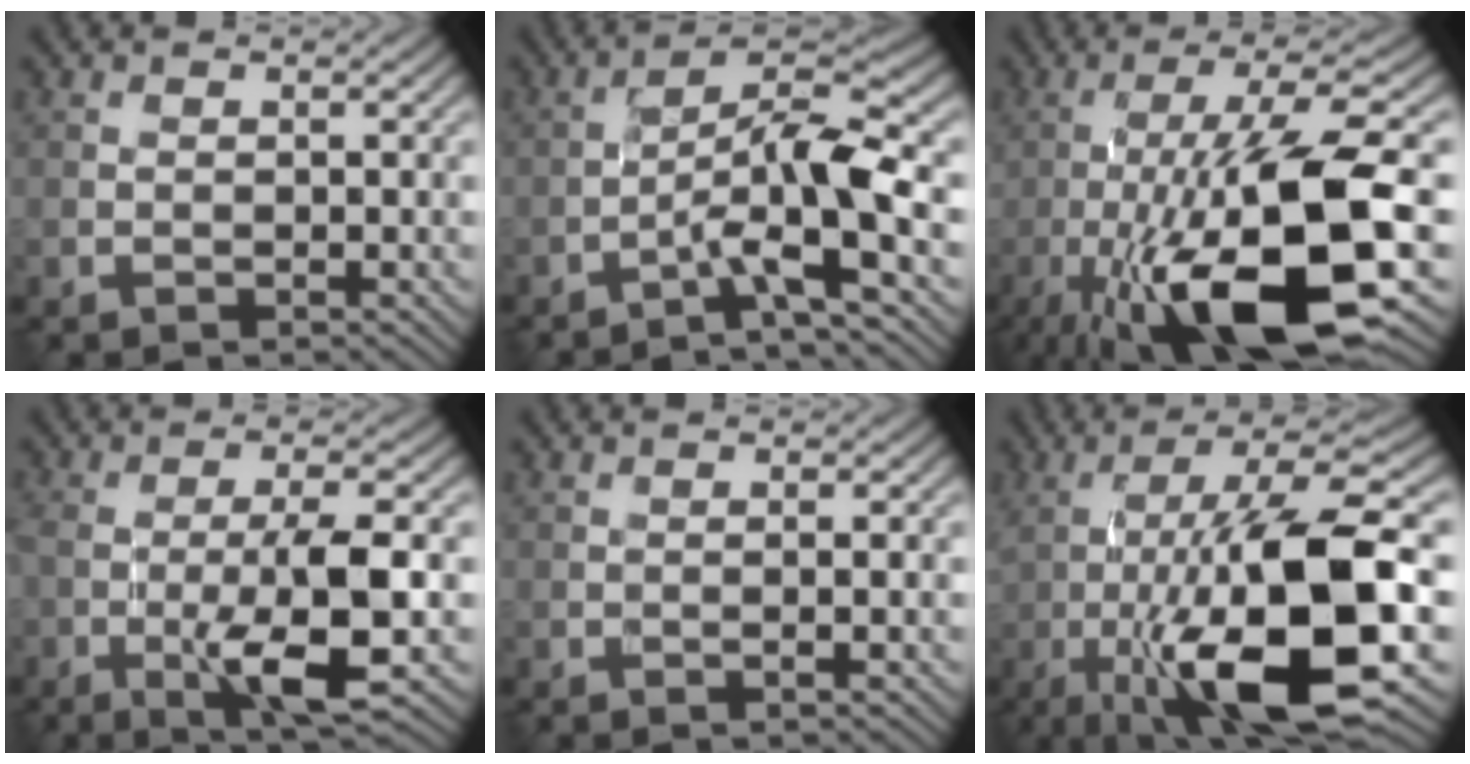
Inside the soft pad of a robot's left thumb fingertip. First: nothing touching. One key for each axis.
{"total": 9.1, "fx": -3.5, "fy": 1.8, "fz": 8.1, "tx": -0.130, "ty": 0.017, "tz": -0.075}
{"total": 16.9, "fx": -5.7, "fy": 4.1, "fz": 15.3, "tx": -0.252, "ty": 0.013, "tz": -0.101}
{"total": 8.7, "fx": -2.7, "fy": 1.8, "fz": 8.1, "tx": -0.137, "ty": 0.007, "tz": -0.051}
{"total": 0.8, "fx": -0.1, "fy": 0.0, "fz": 0.8, "tx": -0.013, "ty": 0.002, "tz": -0.004}
{"total": 16.7, "fx": -3.9, "fy": 4.3, "fz": 15.6, "tx": -0.262, "ty": 0.014, "tz": -0.067}